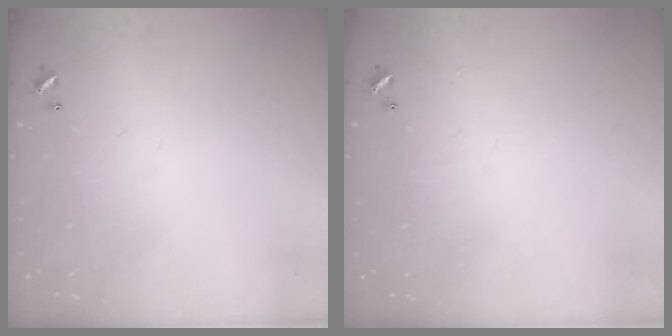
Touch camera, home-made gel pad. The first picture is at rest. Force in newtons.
{"total": 0.6, "press": 0.2, "slide": 0.6}